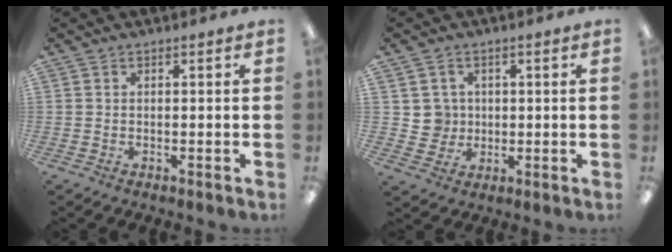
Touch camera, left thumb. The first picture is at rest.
{"total": 5.0, "force": [1.1, 4.9, 0.1], "torque": [0.002, 0.000, 0.018]}